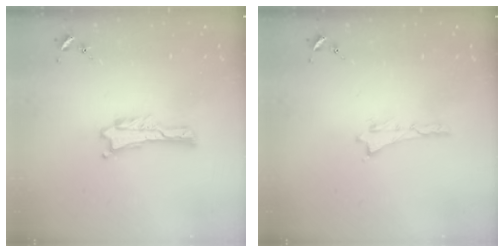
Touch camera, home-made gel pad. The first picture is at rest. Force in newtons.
{"total": 0.0}